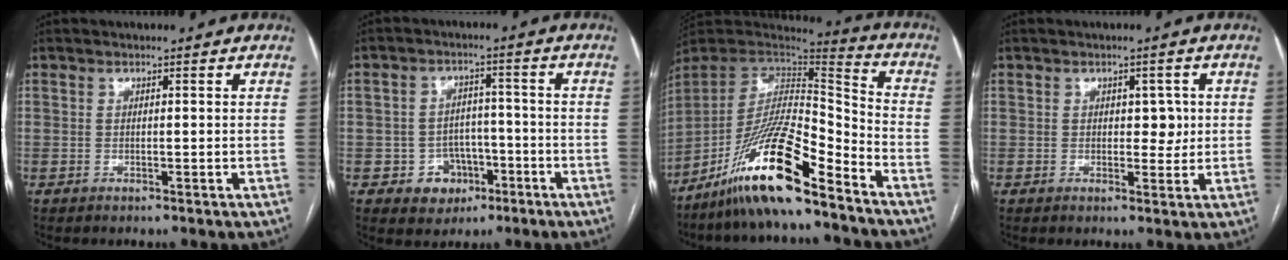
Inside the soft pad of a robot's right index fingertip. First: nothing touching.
{"total": 6.0, "force": [-2.5, 5.3, 1.3], "torque": [-0.011, 0.014, -0.029]}
{"total": 17.5, "force": [-12.1, 2.3, 12.4], "torque": [-0.249, -0.010, -0.223]}
{"total": 3.0, "force": [0.5, 1.8, 2.4], "torque": [-0.024, 0.001, 0.008]}